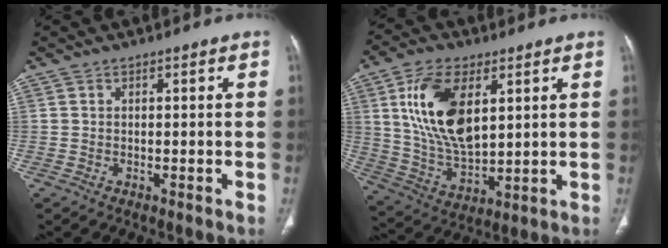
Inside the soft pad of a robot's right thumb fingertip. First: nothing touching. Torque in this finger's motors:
{"motor_torque": [2.28, 2.25, 1.80, -0.27, 0.22]}